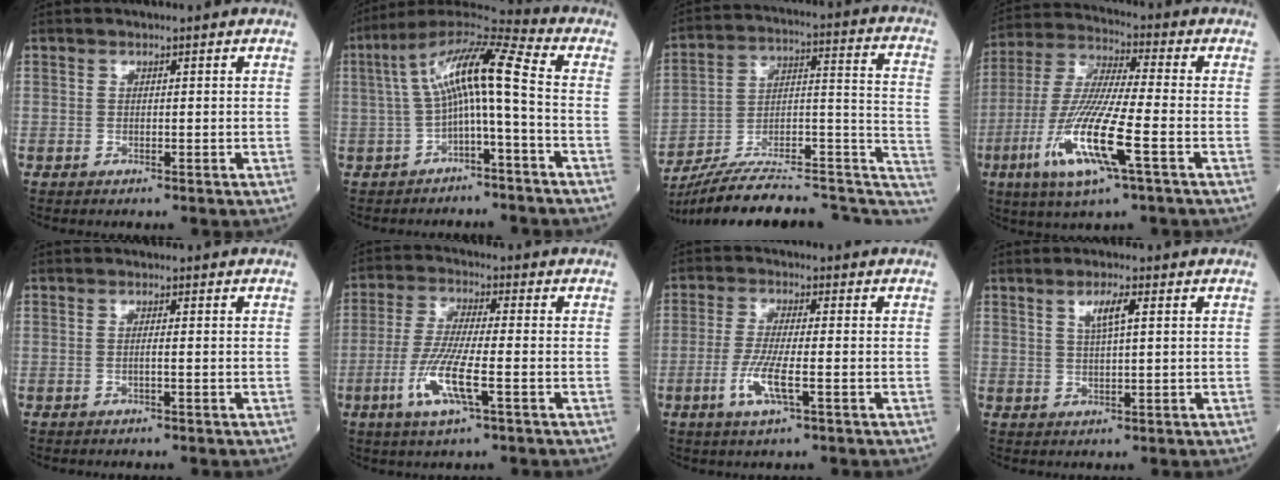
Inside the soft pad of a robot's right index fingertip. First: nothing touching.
{"total": 10.9, "force": [-0.7, 0.9, 10.9], "torque": [-0.200, 0.047, -0.017]}
{"total": 24.0, "force": [-19.6, 5.8, 12.5], "torque": [-0.155, 0.051, -0.290]}
{"total": 15.1, "force": [-5.4, 0.9, 14.1], "torque": [-0.297, -0.020, -0.104]}
{"total": 0.9, "force": [-0.2, -0.1, 0.8], "torque": [-0.015, 0.001, -0.005]}
{"total": 9.0, "force": [-3.2, 0.6, 8.4], "torque": [-0.175, -0.013, -0.065]}
{"total": 6.1, "force": [-2.1, 0.4, 5.7], "torque": [-0.118, -0.011, -0.042]}
{"total": 3.4, "force": [1.4, 0.3, 3.1], "torque": [-0.058, 0.003, 0.026]}